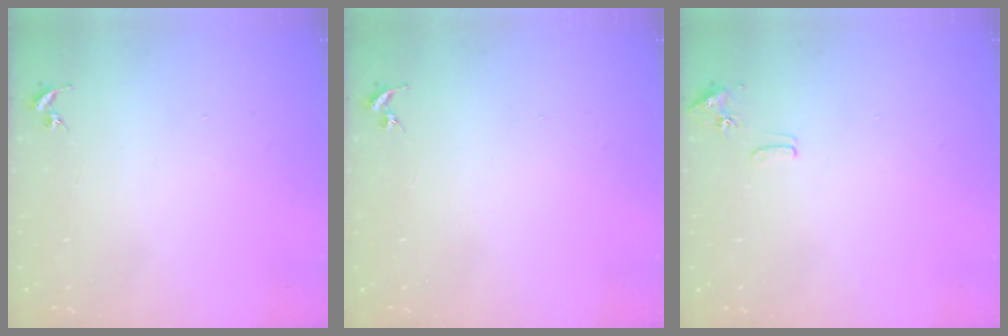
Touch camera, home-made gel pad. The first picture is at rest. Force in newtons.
{"total": 0.0}
{"total": 8.1, "press": 8.1, "slide": 0.7}